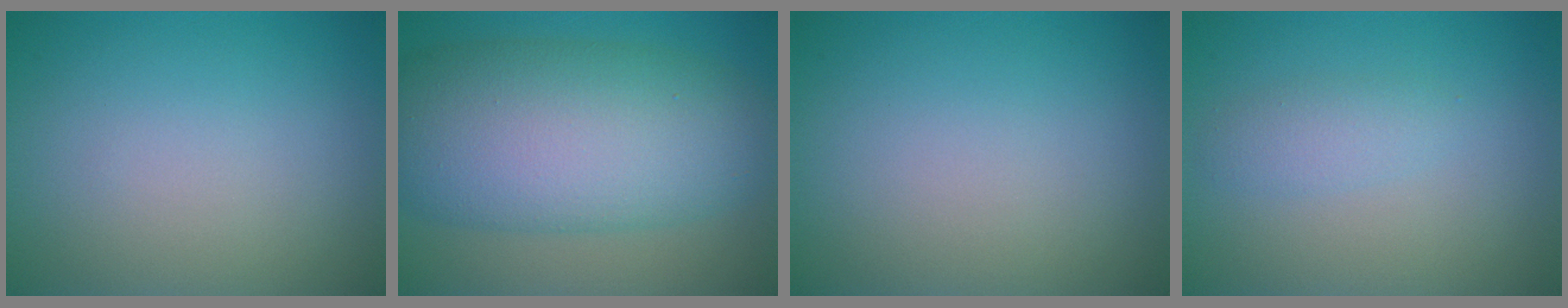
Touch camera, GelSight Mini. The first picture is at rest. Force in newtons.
{"total": 12.2, "press": 12.2, "slide": 0.2}
{"total": 0.0}
{"total": 1.7, "press": 1.7, "slide": 0.1}